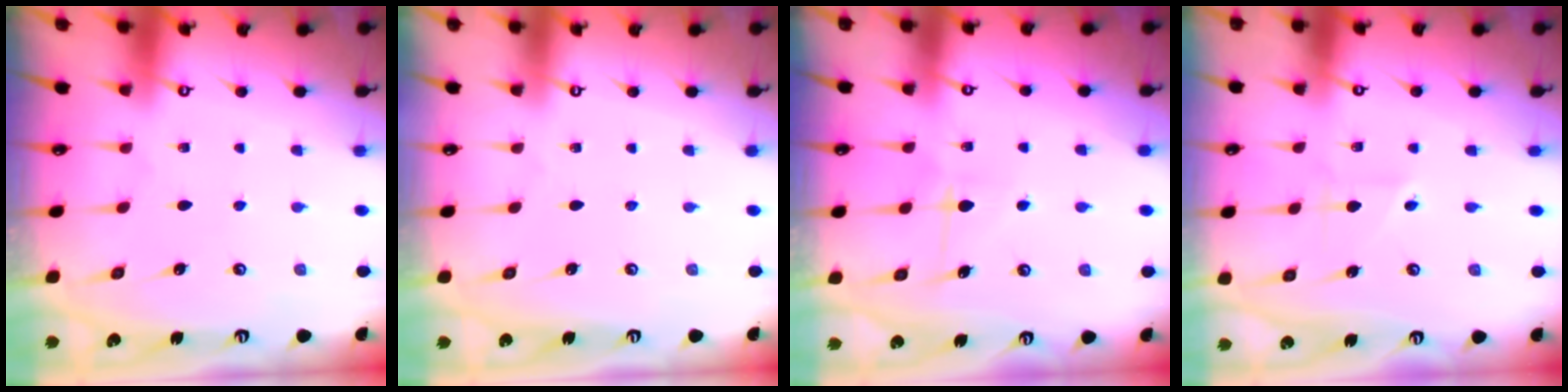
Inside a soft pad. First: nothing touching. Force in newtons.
{"total": 0.9, "press": 0.9, "slide": 0.2}
{"total": 6.8, "press": 6.7, "slide": 0.8}
{"total": 2.9, "press": 2.9, "slide": 0.3}